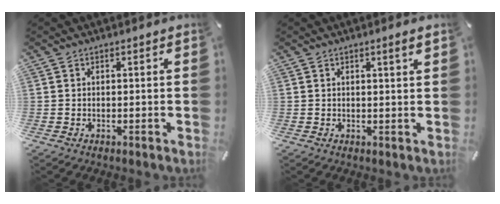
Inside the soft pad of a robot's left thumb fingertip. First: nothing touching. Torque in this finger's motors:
{"motor_torque": [0.43, 0.34, -0.24, -0.17, 0.00]}